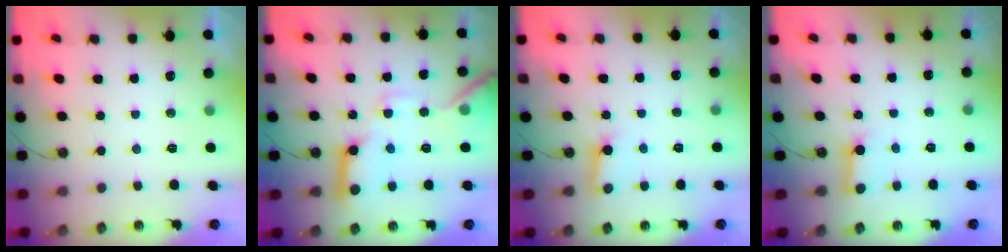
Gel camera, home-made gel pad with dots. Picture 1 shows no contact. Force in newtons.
{"total": 17.2, "press": 17.1, "slide": 2.1}
{"total": 3.3, "press": 3.3, "slide": 0.3}
{"total": 5.4, "press": 5.4, "slide": 0.5}